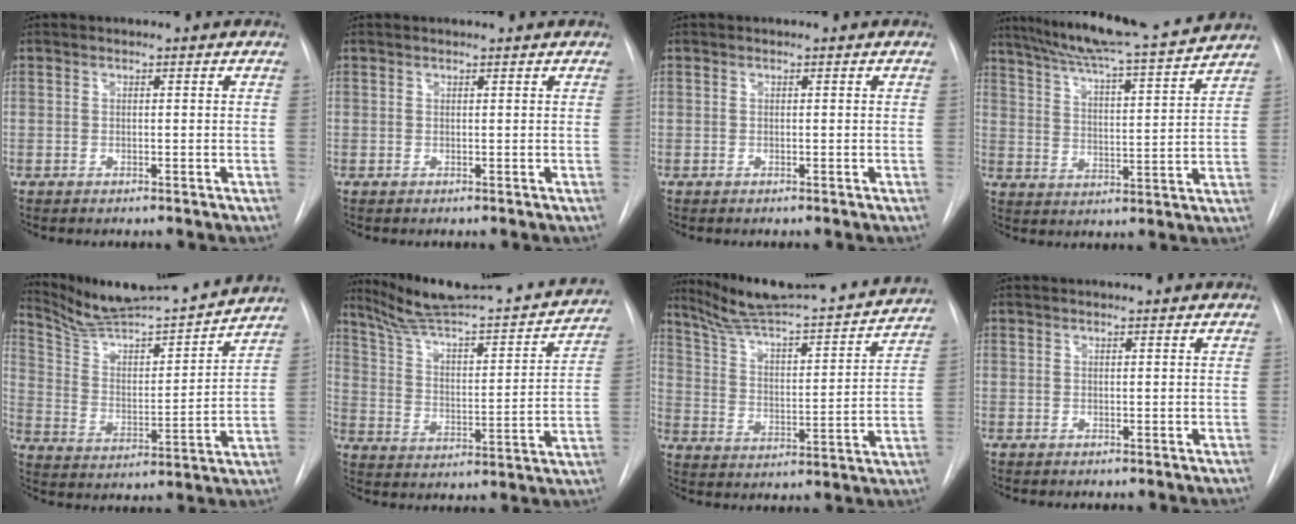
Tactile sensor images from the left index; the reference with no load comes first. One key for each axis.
{"total": 1.7, "fx": 1.6, "fy": -0.1, "fz": 0.5, "tx": -0.007, "ty": 0.012, "tz": 0.023}
{"total": 0.0}
{"total": 20.2, "fx": 18.1, "fy": 0.5, "fz": 8.9, "tx": -0.145, "ty": -0.007, "tz": 0.263}
{"total": 18.6, "fx": 17.8, "fy": 0.3, "fz": 5.4, "tx": -0.097, "ty": -0.026, "tz": 0.280}
{"total": 25.1, "fx": 22.9, "fy": 2.8, "fz": 10.0, "tx": -0.147, "ty": -0.033, "tz": 0.317}
{"total": 24.0, "fx": 22.2, "fy": 2.0, "fz": 9.0, "tx": -0.137, "ty": -0.032, "tz": 0.310}
{"total": 2.6, "fx": 2.5, "fy": 0.0, "fz": 0.7, "tx": -0.008, "ty": 0.014, "tz": 0.030}